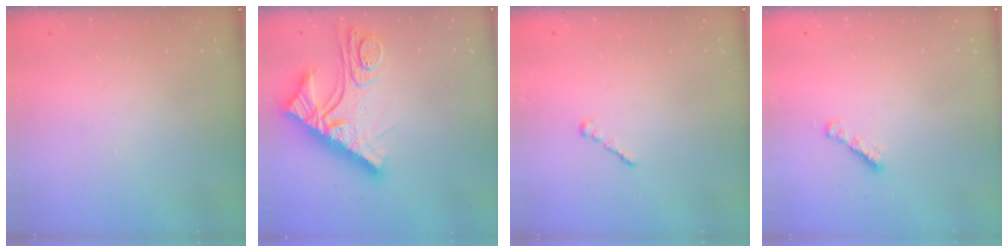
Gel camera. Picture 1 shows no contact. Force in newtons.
{"total": 15.8, "press": 15.8, "slide": 0.6}
{"total": 1.4, "press": 1.3, "slide": 0.5}
{"total": 2.3, "press": 2.3, "slide": 0.4}